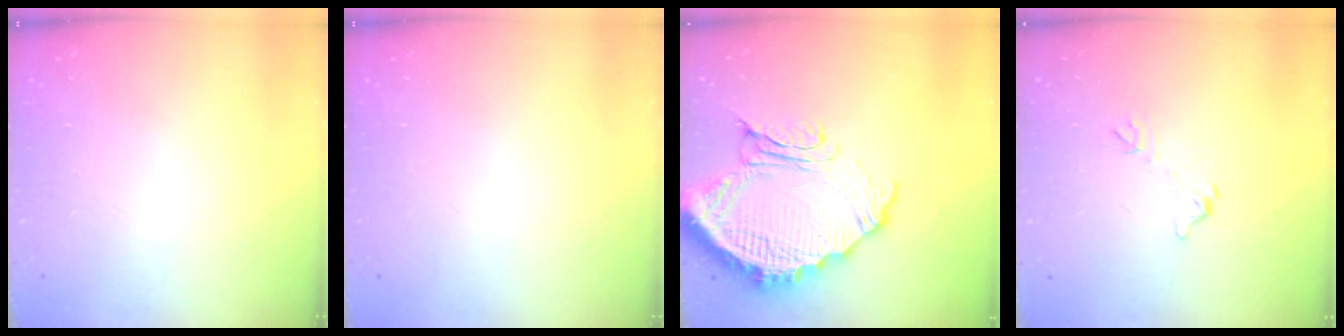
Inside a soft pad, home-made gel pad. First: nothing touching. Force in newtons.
{"total": 0.0}
{"total": 16.5, "press": 16.4, "slide": 1.3}
{"total": 5.6, "press": 5.6, "slide": 0.3}